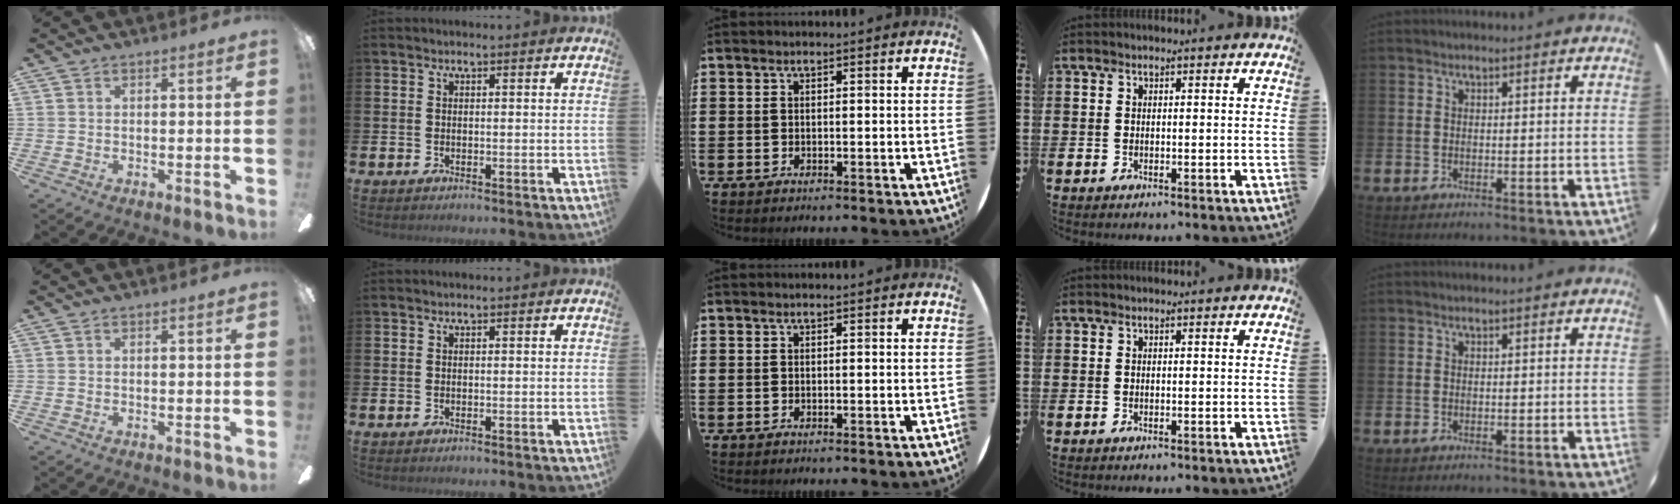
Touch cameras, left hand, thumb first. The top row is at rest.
{}